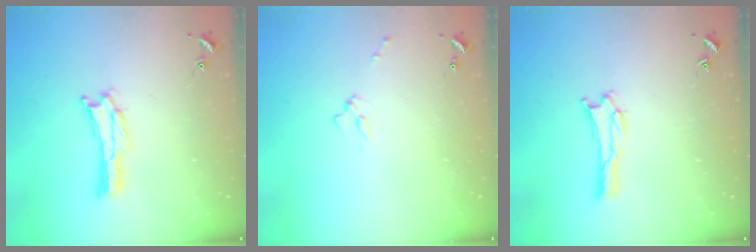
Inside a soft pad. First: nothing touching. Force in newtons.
{"total": 1.7, "press": 1.6, "slide": 0.2}
{"total": 1.3, "press": 1.3, "slide": 0.4}